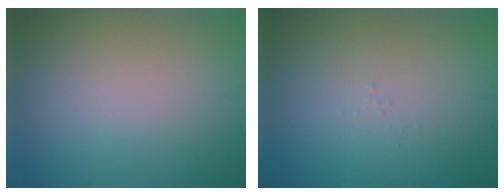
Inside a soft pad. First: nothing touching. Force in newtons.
{"total": 0.0}